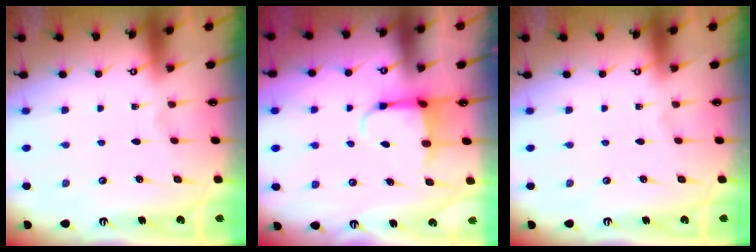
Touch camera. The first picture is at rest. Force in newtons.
{"total": 4.0, "press": 3.8, "slide": 1.0}
{"total": 0.0}